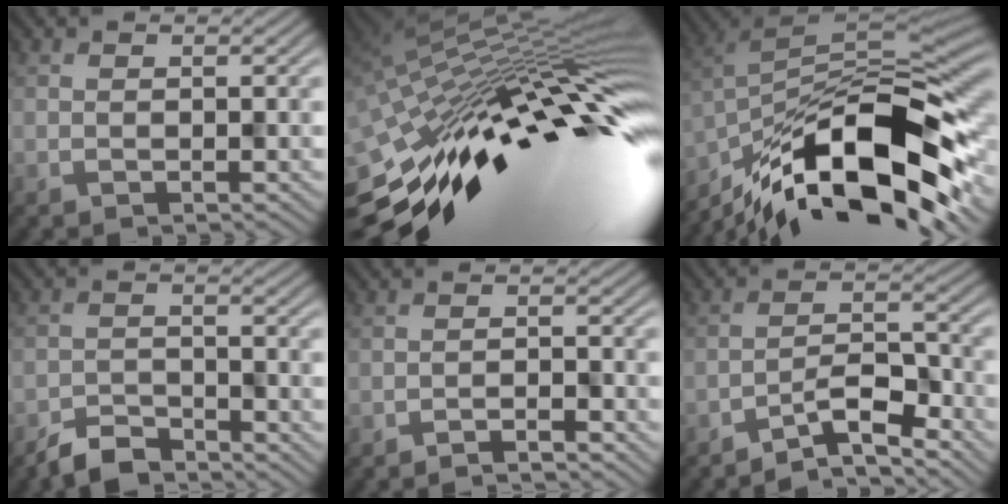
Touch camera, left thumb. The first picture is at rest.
{"total": 17.9, "force": [-1.5, 4.3, 17.3], "torque": [-0.292, 0.001, -0.044]}
{"total": 15.9, "force": [-9.7, 5.3, 11.5], "torque": [-0.230, 0.003, -0.182]}
{"total": 4.0, "force": [-3.6, 1.1, 1.2], "torque": [-0.024, -0.004, -0.074]}
{"total": 2.3, "force": [-2.1, 0.2, 0.9], "torque": [-0.013, 0.004, -0.039]}
{"total": 7.1, "force": [-5.9, 1.4, 3.8], "torque": [-0.063, 0.009, -0.108]}